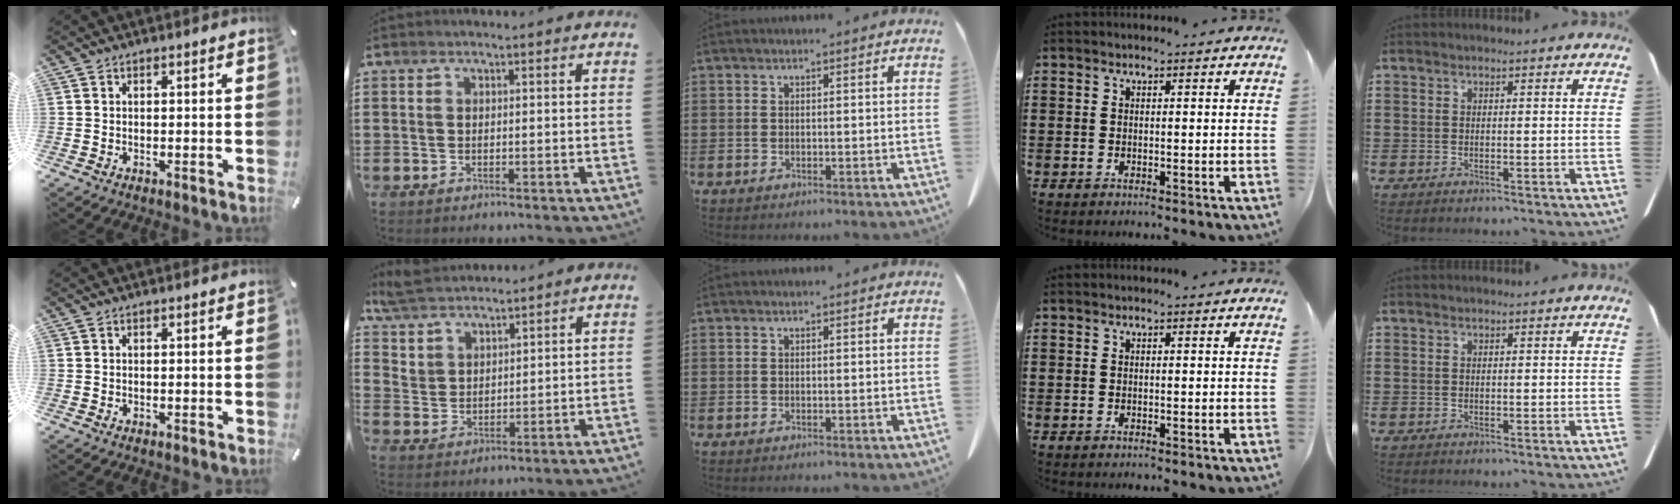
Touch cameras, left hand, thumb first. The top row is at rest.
{"index": {"total": 5.8, "force": [5.3, 2.1, 0.9], "torque": [-0.042, -0.010, 0.100]}}